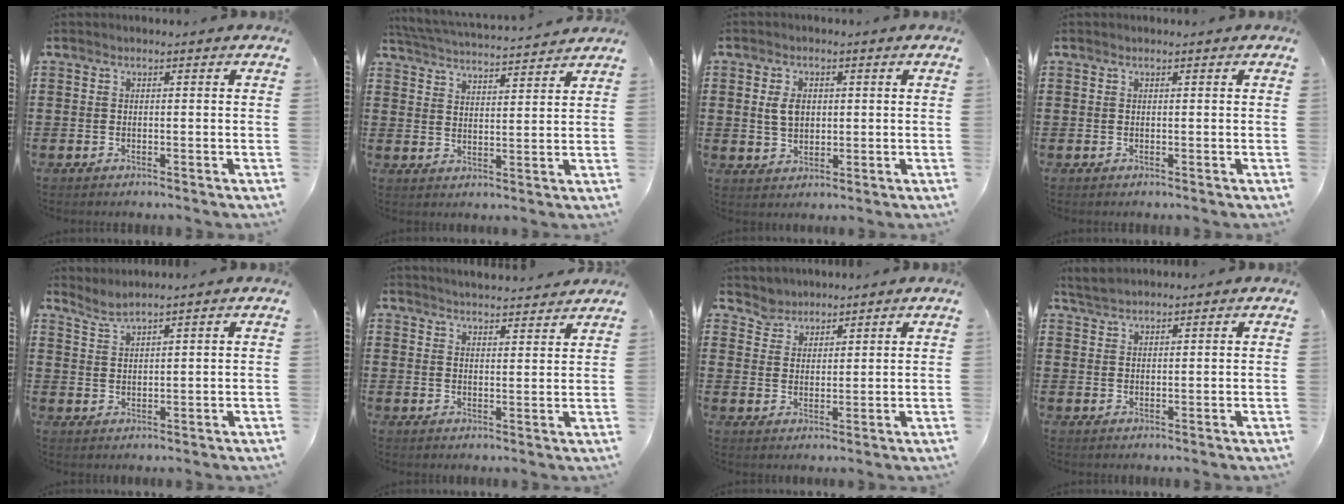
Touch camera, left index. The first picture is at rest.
{"total": 4.2, "force": [4.2, -0.4, 0.5], "torque": [-0.030, -0.033, 0.070]}
{"total": 3.8, "force": [0.7, 2.6, 2.7], "torque": [-0.053, 0.006, 0.011]}
{"total": 0.0}
{"total": 2.1, "force": [2.0, -0.2, 0.6], "torque": [-0.016, -0.002, 0.038]}
{"total": 3.3, "force": [3.3, -0.2, 0.0], "torque": [-0.011, -0.017, 0.059]}
{"total": 3.5, "force": [3.0, 1.6, -0.6], "torque": [-0.005, -0.003, 0.058]}
{"total": 2.5, "force": [2.3, 0.5, 0.6], "torque": [-0.020, 0.003, 0.045]}